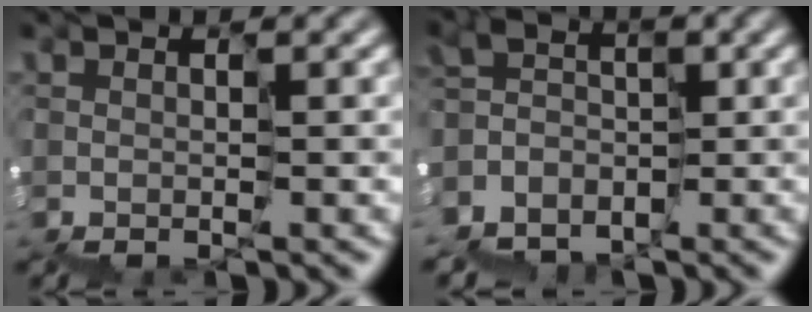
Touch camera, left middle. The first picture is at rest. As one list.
[{"total": 3.9, "force": [-3.3, 1.6, -1.0], "torque": [0.016, -0.003, -0.053]}]